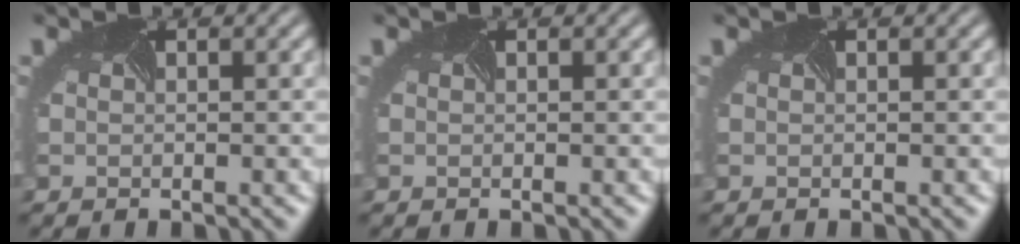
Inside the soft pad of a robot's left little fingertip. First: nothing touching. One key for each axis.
{"total": 0.0}
{"total": 0.0}